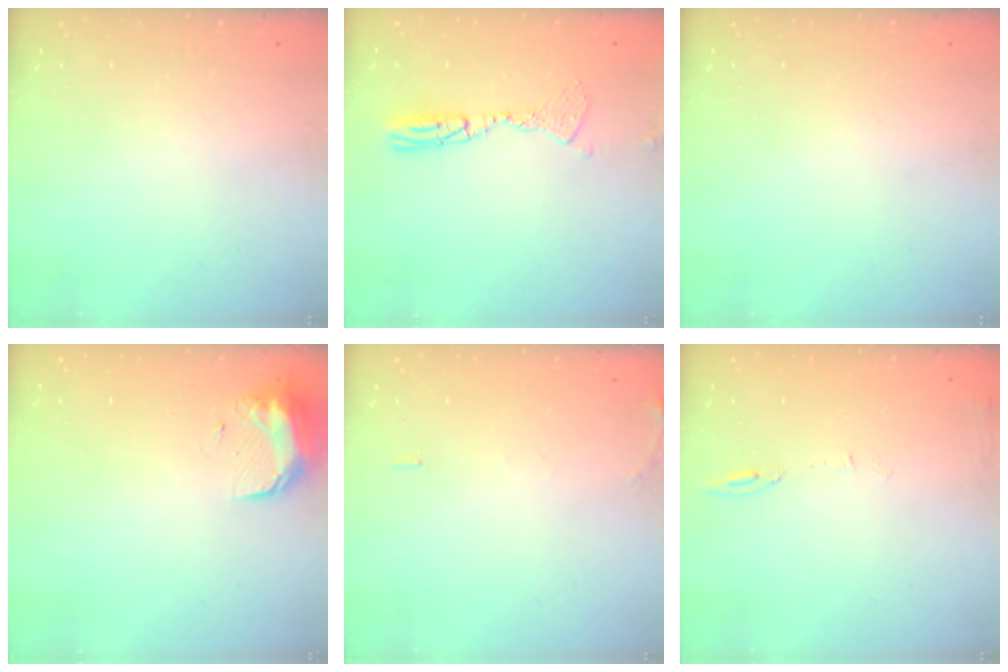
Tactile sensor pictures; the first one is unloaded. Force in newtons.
{"total": 10.0, "press": 9.7, "slide": 2.6}
{"total": 0.0}
{"total": 9.7, "press": 9.7, "slide": 0.7}
{"total": 6.5, "press": 6.2, "slide": 1.8}
{"total": 6.2, "press": 6.2, "slide": 0.9}